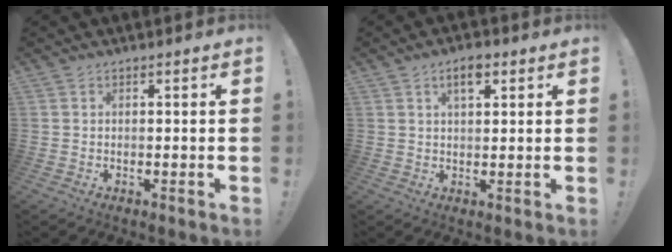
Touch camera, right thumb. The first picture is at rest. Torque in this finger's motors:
{"motor_torque": [-0.20, 0.33, 0.49, 0.38, 0.21]}